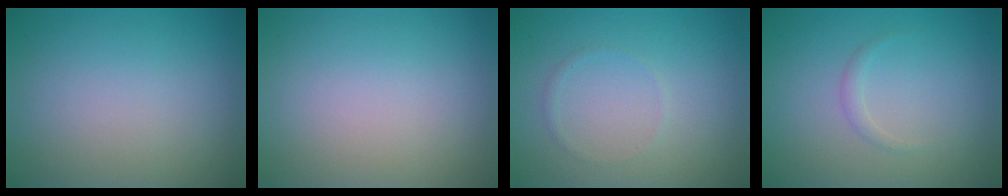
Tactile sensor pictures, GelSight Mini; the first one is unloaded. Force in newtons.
{"total": 0.0}
{"total": 0.6, "press": 0.6, "slide": 0.1}
{"total": 0.8, "press": 0.8, "slide": 0.0}